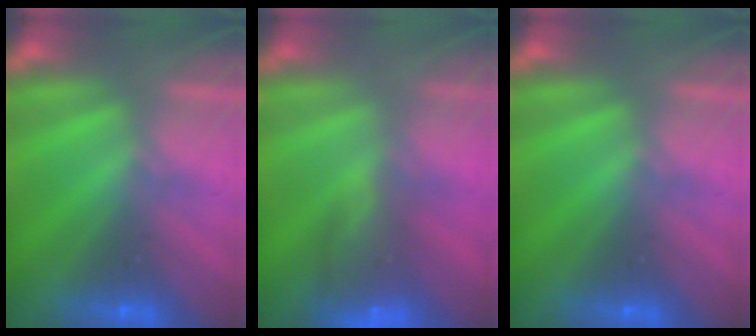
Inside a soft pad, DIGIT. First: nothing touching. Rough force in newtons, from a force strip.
{"total": 8.1}
{"total": 0.0}